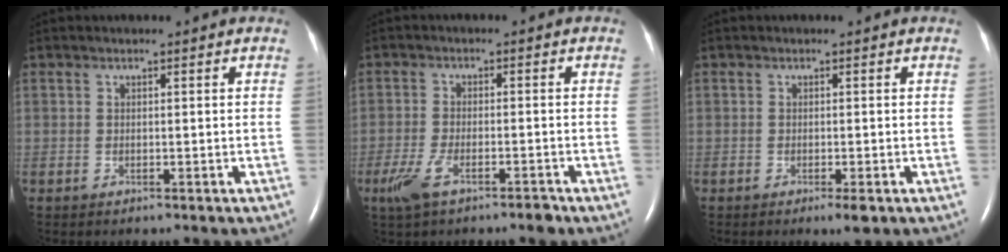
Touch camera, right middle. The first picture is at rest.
{"total": 5.7, "force": [-3.7, 1.5, 4.1], "torque": [-0.087, -0.009, -0.064]}
{"total": 1.8, "force": [-0.9, 0.2, 1.5], "torque": [-0.021, -0.005, -0.011]}